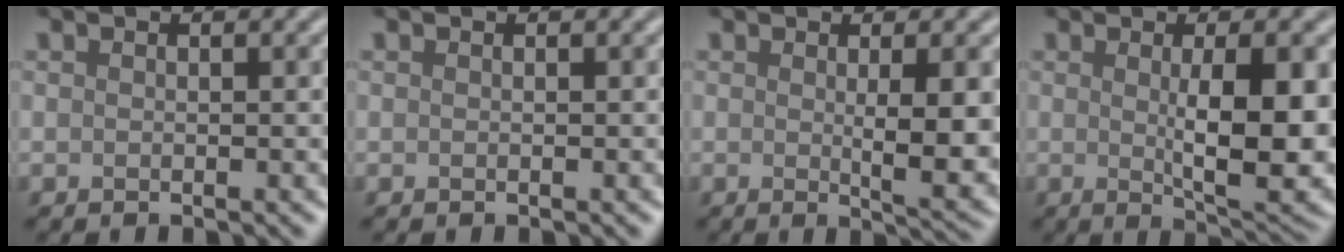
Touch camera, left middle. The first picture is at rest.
{"total": 0.0}
{"total": 5.3, "force": [0.1, 1.0, 5.2], "torque": [-0.073, -0.008, 0.007]}
{"total": 8.3, "force": [0.1, 2.3, 8.0], "torque": [-0.117, -0.009, 0.011]}